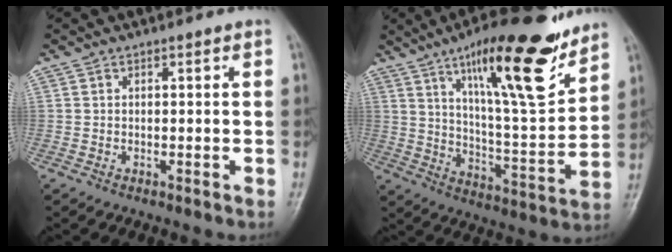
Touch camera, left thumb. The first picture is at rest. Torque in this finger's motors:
{"motor_torque": [0.28, 0.31, 1.61, -1.16, 0.26]}